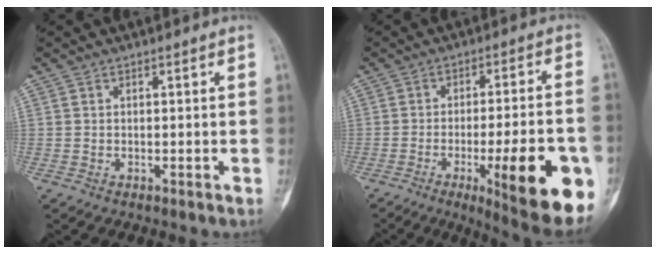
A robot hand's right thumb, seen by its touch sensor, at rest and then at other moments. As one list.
[{"total": 19.7, "force": [-6.9, 4.4, 17.9], "torque": [-0.199, 0.004, -0.083]}]